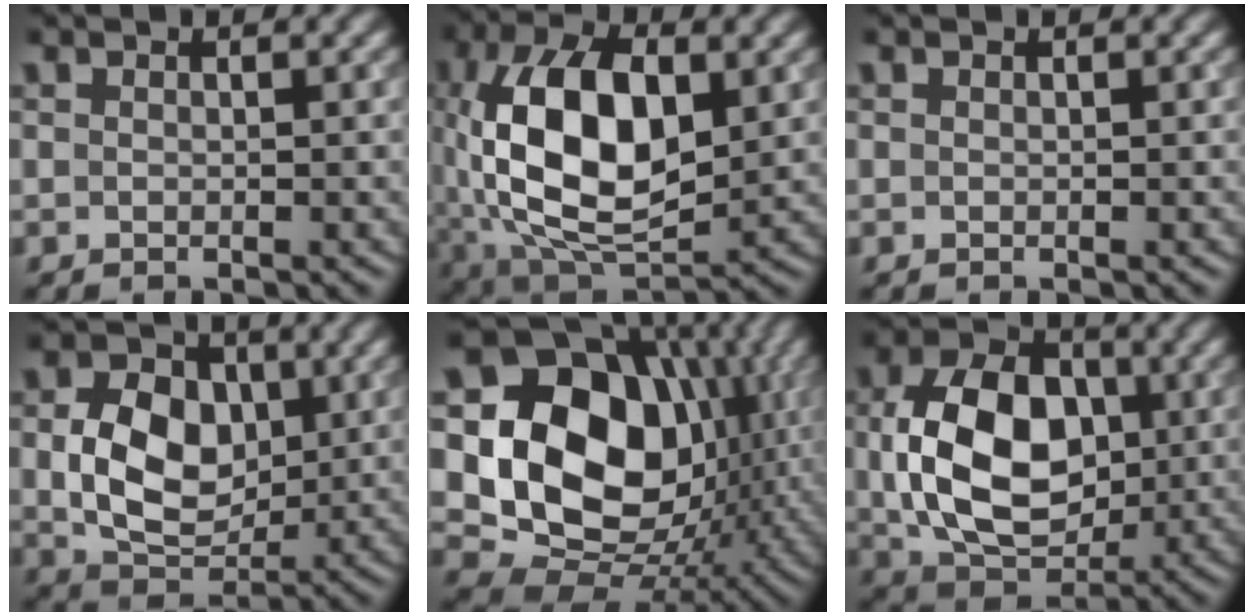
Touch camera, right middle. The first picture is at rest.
{"total": 12.8, "force": [0.8, 6.9, 10.7], "torque": [-0.205, 0.005, 0.012]}
{"total": 0.0}
{"total": 7.1, "force": [0.5, 5.2, 4.9], "torque": [-0.092, -0.004, 0.011]}
{"total": 16.5, "force": [2.0, 12.9, 10.1], "torque": [-0.186, -0.013, 0.039]}
{"total": 11.0, "force": [0.2, 7.7, 7.8], "torque": [-0.161, -0.002, 0.009]}